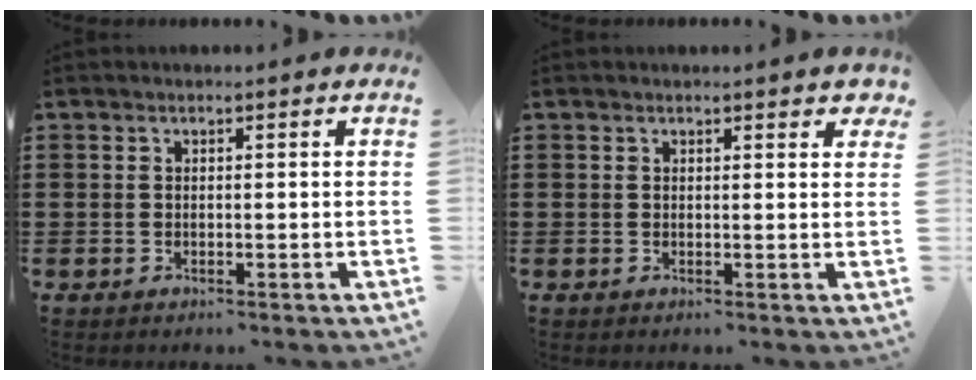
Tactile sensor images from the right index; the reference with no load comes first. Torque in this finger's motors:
{"motor_torque": [0.12, 0.03, 0.04, 0.00]}